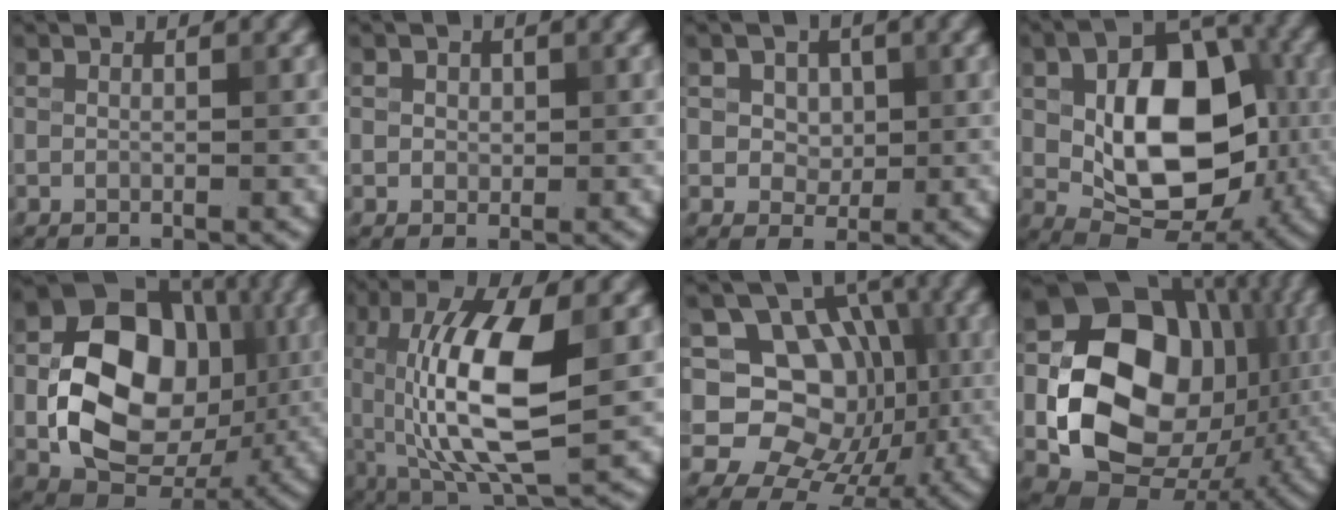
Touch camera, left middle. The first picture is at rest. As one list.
[{"total": 1.1, "force": [0.3, 1.0, 0.4], "torque": [-0.003, 0.000, 0.005]}, {"total": 3.7, "force": [1.4, 2.9, 1.8], "torque": [-0.038, -0.001, 0.023]}, {"total": 12.1, "force": [-0.1, 7.8, 9.3], "torque": [-0.137, 0.002, 0.000]}, {"total": 13.5, "force": [-0.4, 9.8, 9.2], "torque": [-0.134, 0.001, -0.011]}, {"total": 10.9, "force": [-0.3, 4.1, 10.1], "torque": [-0.186, 0.007, -0.009]}, {"total": 10.5, "force": [0.0, 8.5, 6.2], "torque": [-0.073, 0.007, -0.022]}, {"total": 14.3, "force": [-0.3, 11.4, 8.7], "torque": [-0.121, -0.014, -0.013]}]